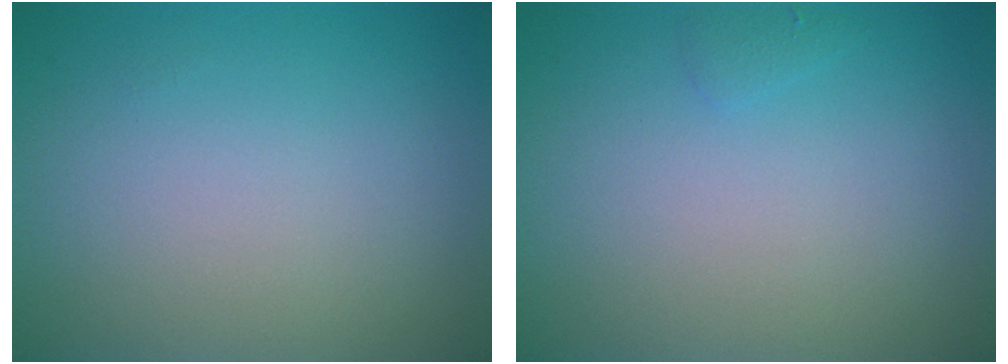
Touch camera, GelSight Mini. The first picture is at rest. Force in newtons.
{"total": 0.6, "press": 0.5, "slide": 0.0}